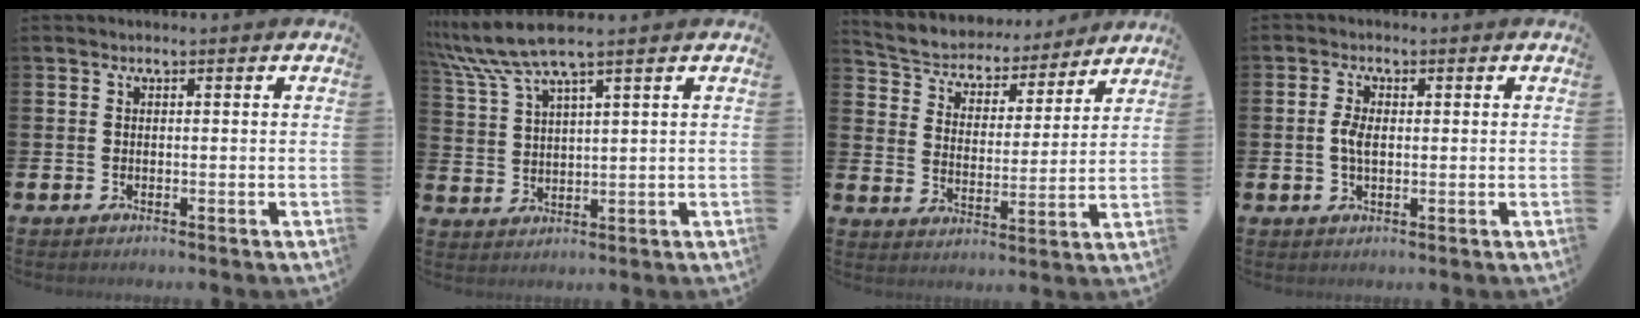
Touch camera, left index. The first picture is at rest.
{"total": 7.5, "force": [6.1, 0.7, 4.2], "torque": [-0.103, -0.012, 0.111]}
{"total": 5.8, "force": [5.4, 2.0, 0.4], "torque": [-0.044, -0.043, 0.091]}
{"total": 2.9, "force": [0.4, 1.5, 2.4], "torque": [-0.047, 0.006, 0.005]}